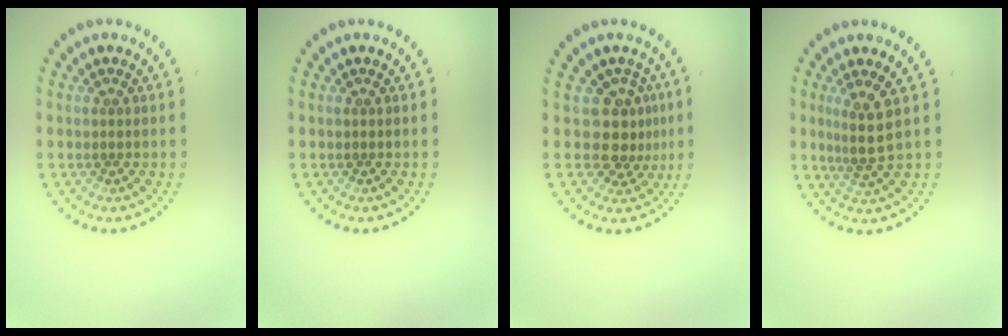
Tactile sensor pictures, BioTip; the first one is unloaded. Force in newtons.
{"total": 0.0}
{"total": 3.1, "press": 2.4, "slide": 2.0}
{"total": 2.7, "press": 1.9, "slide": 1.9}